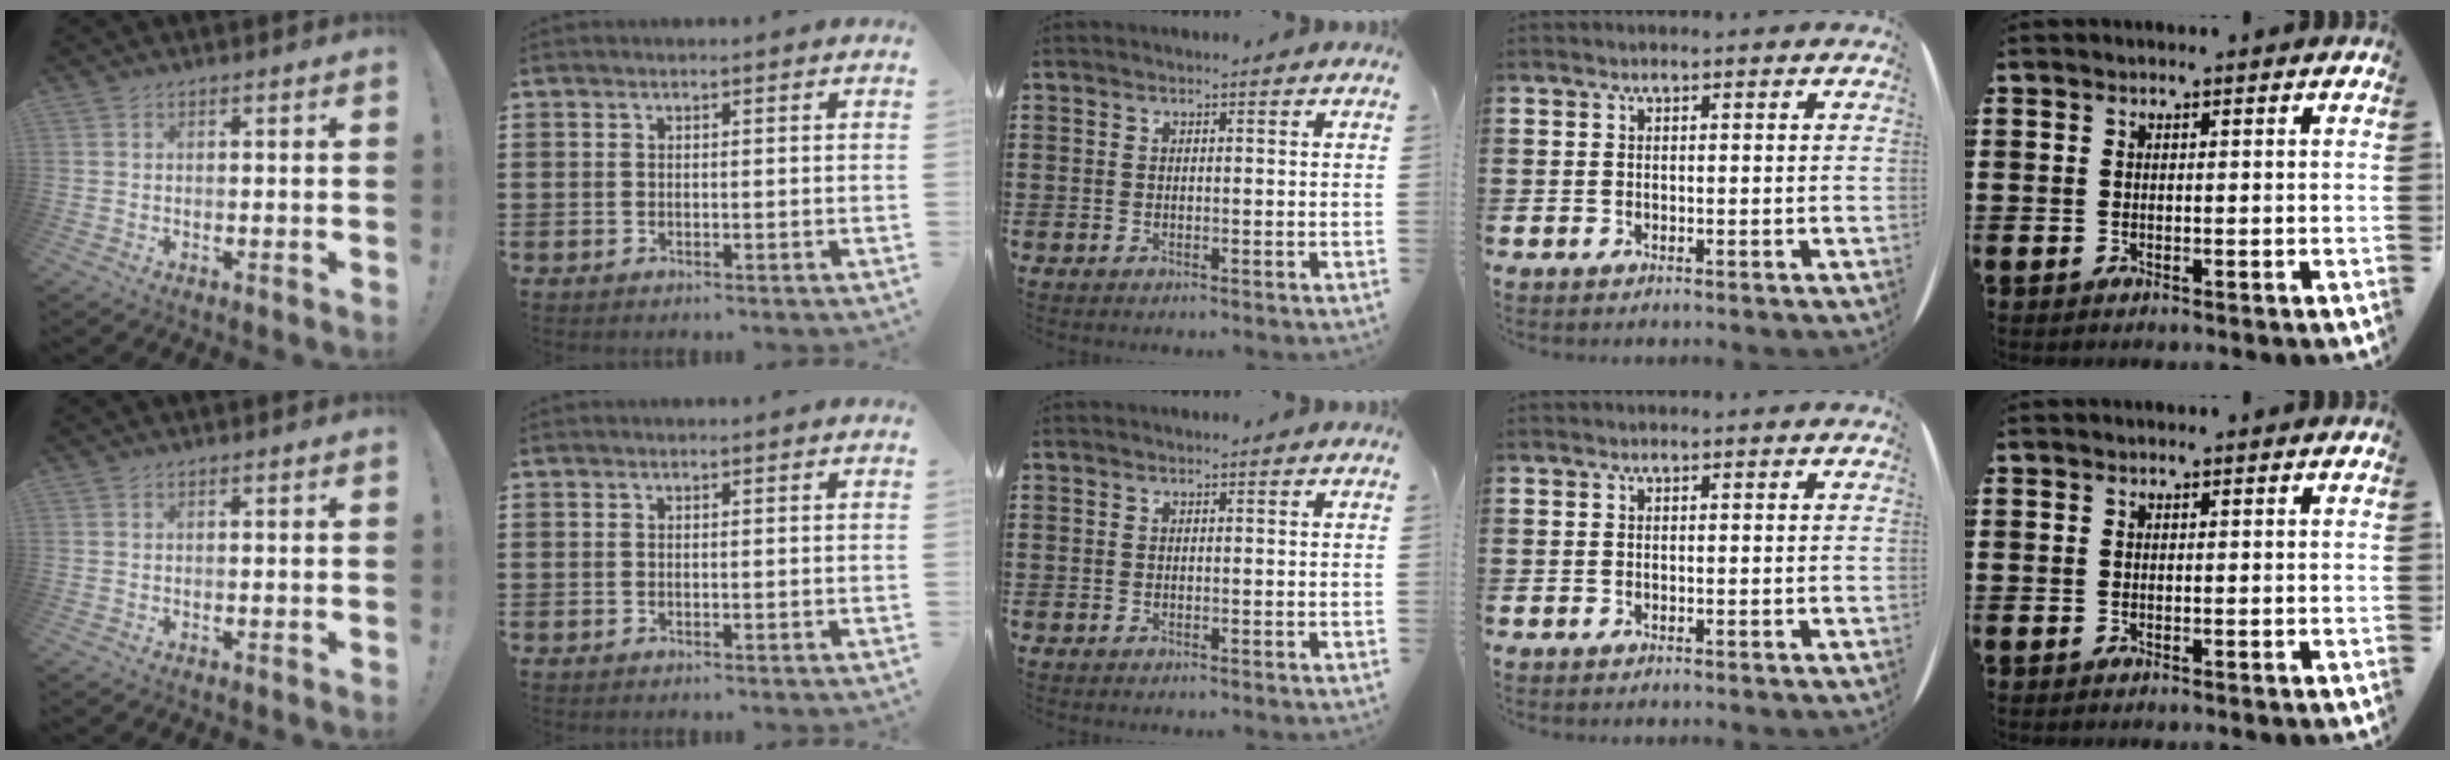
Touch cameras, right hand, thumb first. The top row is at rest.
{}